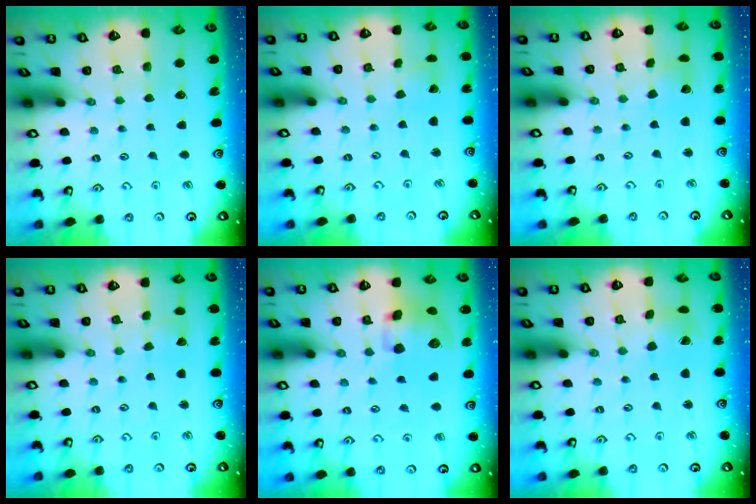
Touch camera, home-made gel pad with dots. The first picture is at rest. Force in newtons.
{"total": 2.1, "press": 2.1, "slide": 0.1}
{"total": 2.1, "press": 2.1, "slide": 0.2}
{"total": 2.4, "press": 2.4, "slide": 0.3}
{"total": 12.5, "press": 12.4, "slide": 1.8}
{"total": 1.5, "press": 1.5, "slide": 0.2}